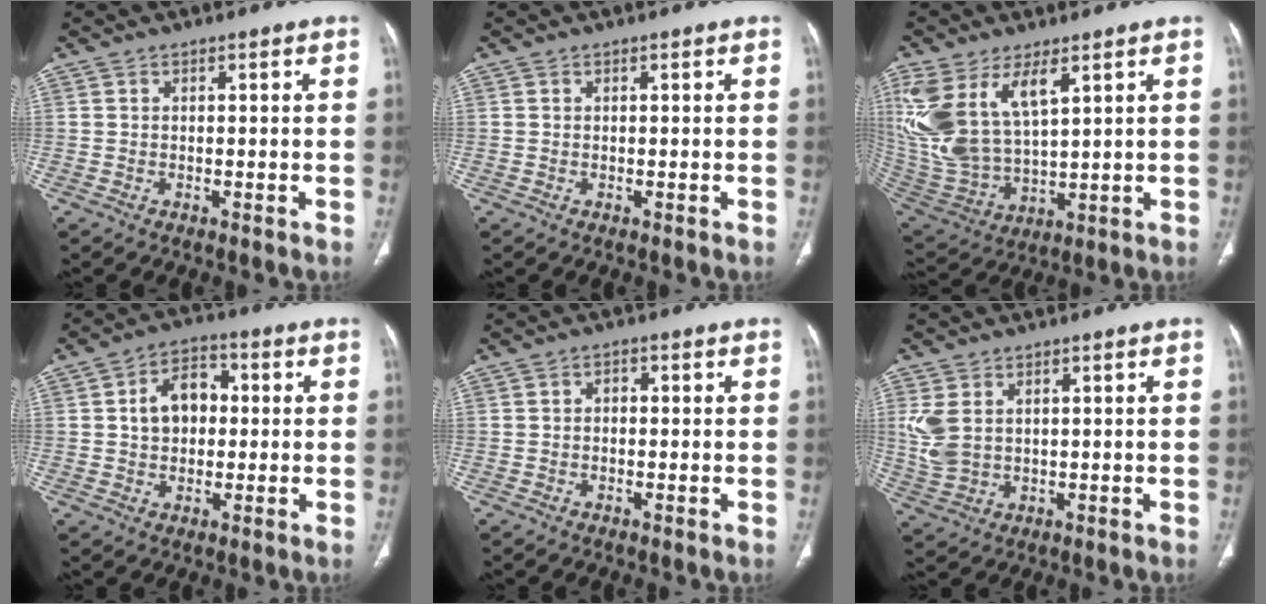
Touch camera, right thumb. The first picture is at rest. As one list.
[{"total": 0.0}, {"total": 17.1, "force": [7.5, 8.3, 12.9], "torque": [-0.270, -0.024, 0.167]}, {"total": 8.5, "force": [0.9, 6.2, 5.8], "torque": [-0.071, 0.019, 0.008]}, {"total": 1.3, "force": [0.0, 1.0, 0.8], "torque": [-0.006, 0.008, -0.004]}, {"total": 6.4, "force": [1.7, 4.4, 4.3], "torque": [-0.101, -0.004, 0.048]}]